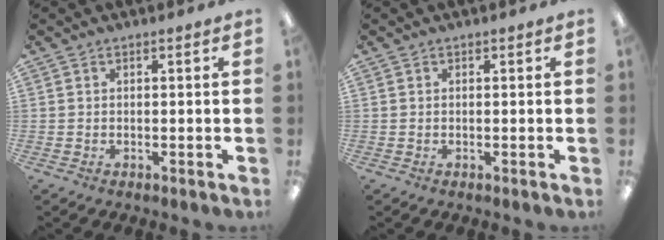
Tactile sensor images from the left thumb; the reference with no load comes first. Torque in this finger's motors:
{"motor_torque": [-0.02, -0.01, 0.00, 0.00, 0.00]}